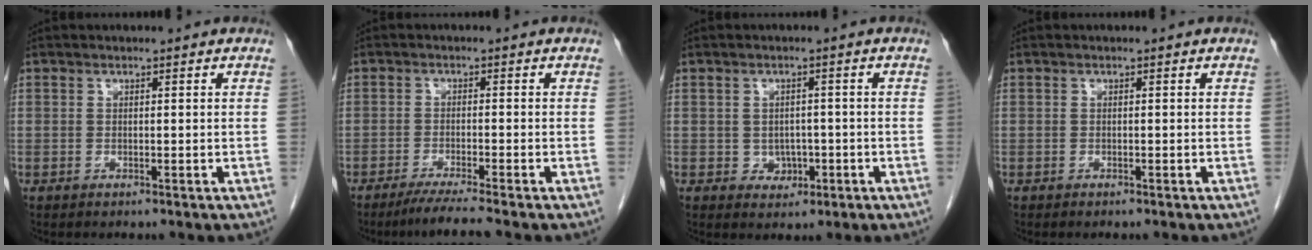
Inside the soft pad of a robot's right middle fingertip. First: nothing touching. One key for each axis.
{"total": 5.1, "fx": -4.1, "fy": -1.0, "fz": 2.7, "tx": -0.044, "ty": -0.017, "tz": -0.073}
{"total": 2.9, "fx": -0.7, "fy": 2.4, "fz": 1.4, "tx": -0.014, "ty": 0.005, "tz": 0.000}
{"total": 0.0}